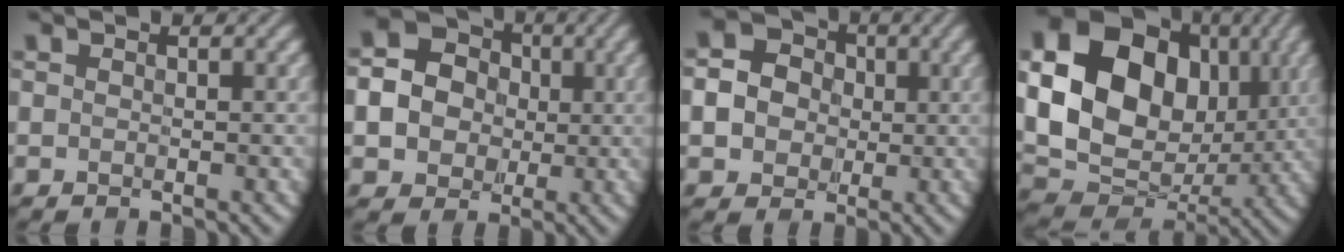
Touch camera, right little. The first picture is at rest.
{"total": 6.8, "force": [-0.2, 6.3, 2.7], "torque": [-0.060, 0.020, -0.013]}
{"total": 4.6, "force": [-0.4, 4.2, 1.9], "torque": [-0.049, 0.012, -0.016]}
{"total": 18.8, "force": [3.2, 14.7, 11.3], "torque": [-0.232, 0.018, 0.065]}